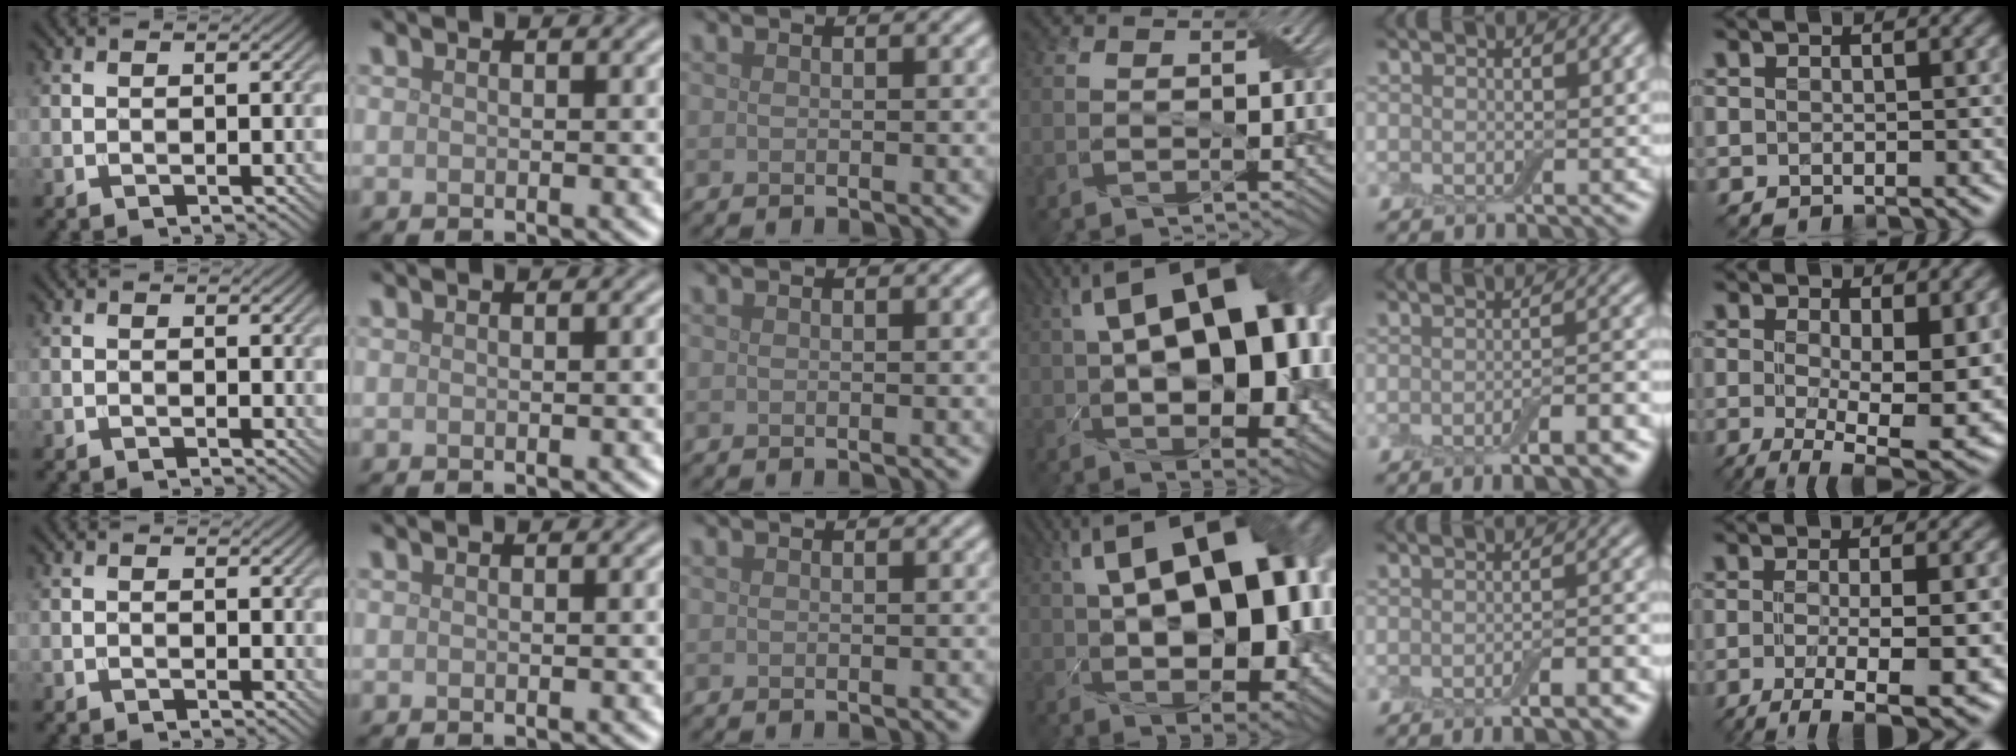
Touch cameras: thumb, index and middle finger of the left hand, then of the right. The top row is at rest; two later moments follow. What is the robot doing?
{"motion": "wrap", "object": "adhesive wrap"}